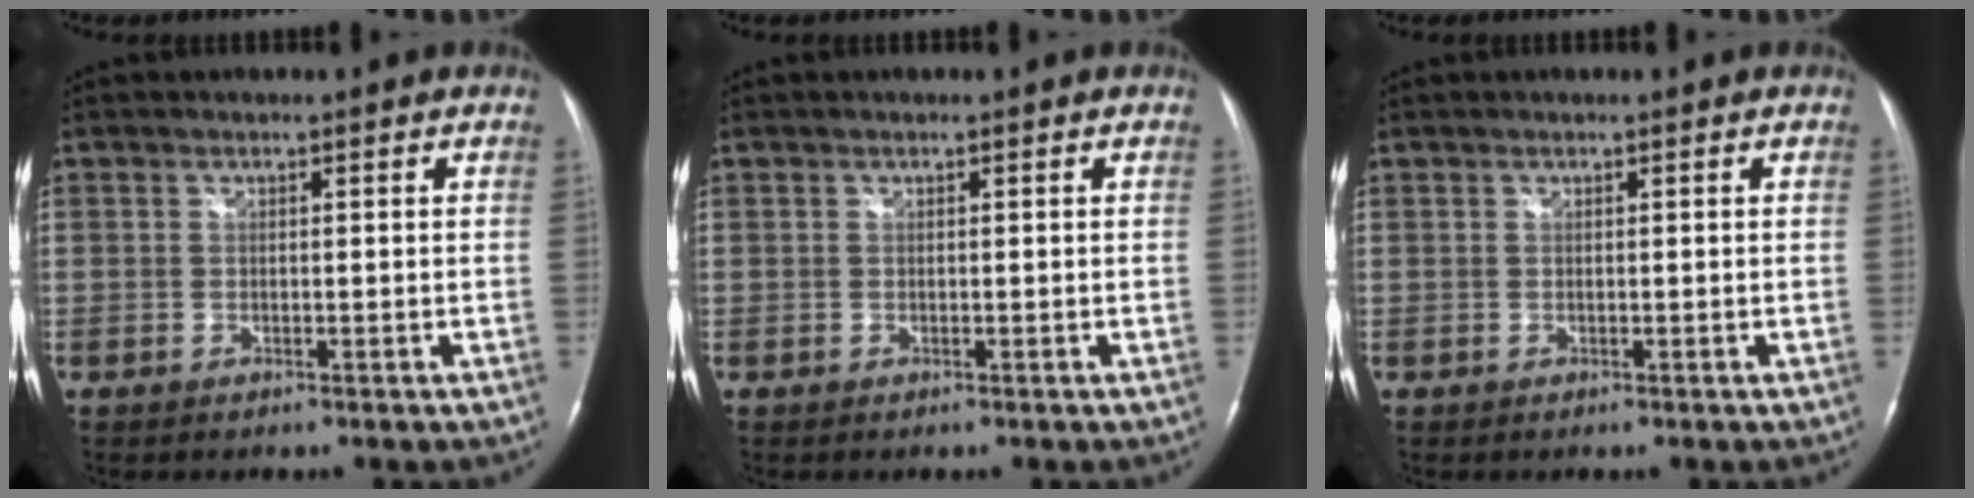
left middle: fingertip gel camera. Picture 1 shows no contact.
{"total": 0.0}
{"total": 0.0}